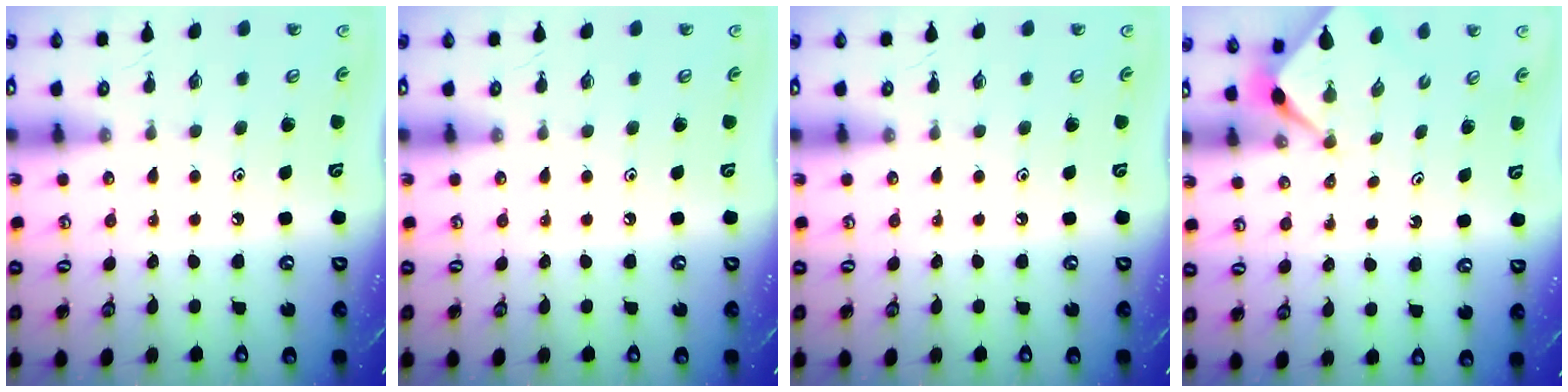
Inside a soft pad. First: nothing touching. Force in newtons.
{"total": 0.0}
{"total": 0.0}
{"total": 2.3, "press": 2.3, "slide": 0.1}